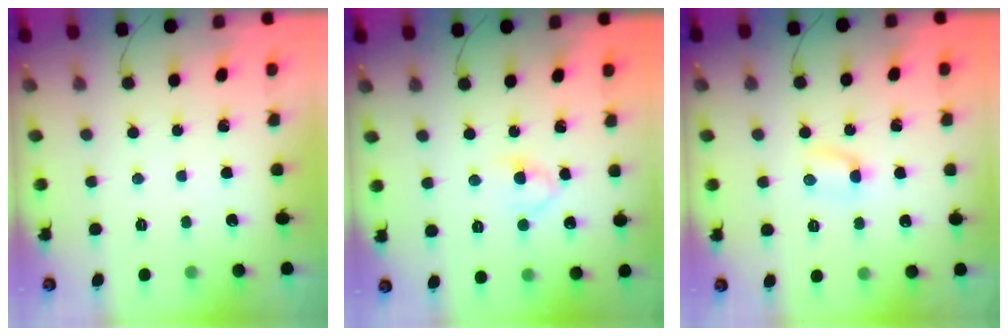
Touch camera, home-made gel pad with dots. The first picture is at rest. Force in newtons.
{"total": 3.1, "press": 2.9, "slide": 1.1}
{"total": 2.6, "press": 2.5, "slide": 0.9}